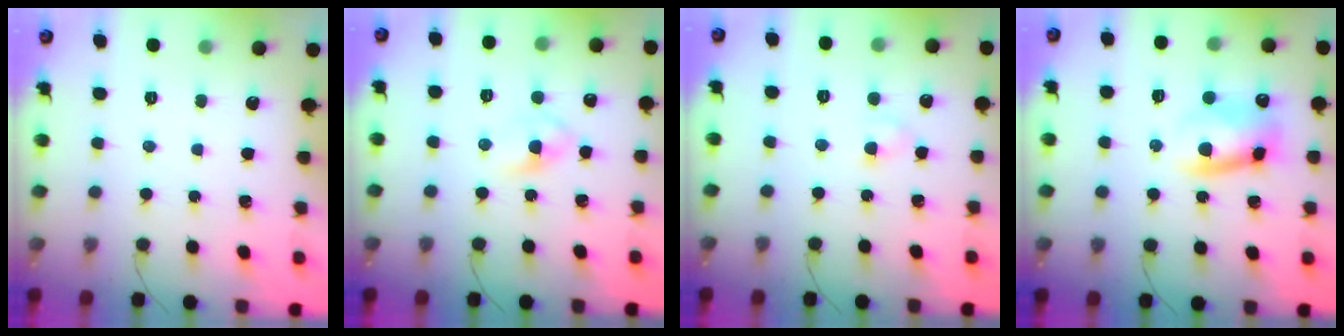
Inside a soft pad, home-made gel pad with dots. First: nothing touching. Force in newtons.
{"total": 3.7, "press": 3.5, "slide": 1.2}
{"total": 2.9, "press": 2.7, "slide": 1.1}
{"total": 9.6, "press": 9.5, "slide": 1.3}